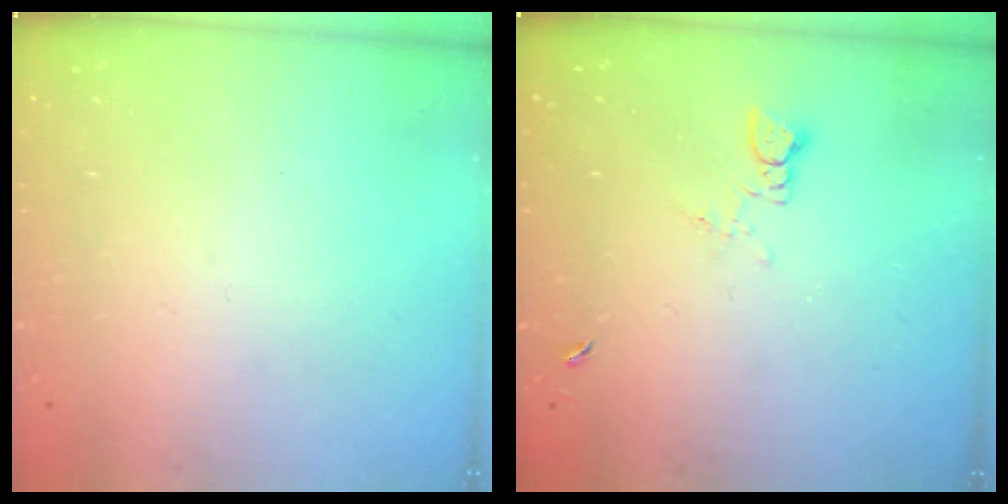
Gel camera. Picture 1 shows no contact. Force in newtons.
{"total": 1.3, "press": 1.3, "slide": 0.2}